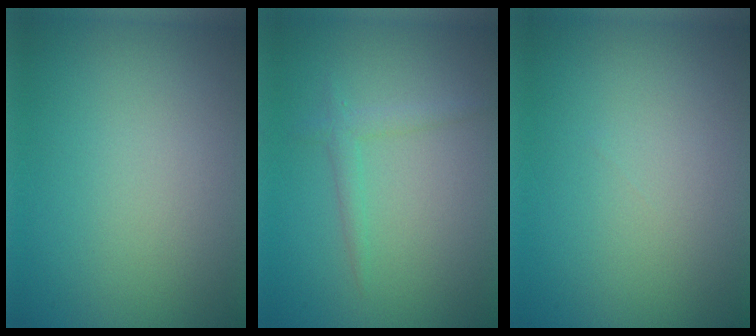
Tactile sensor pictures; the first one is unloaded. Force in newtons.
{"total": 1.4, "press": 1.4, "slide": 0.1}
{"total": 0.0}